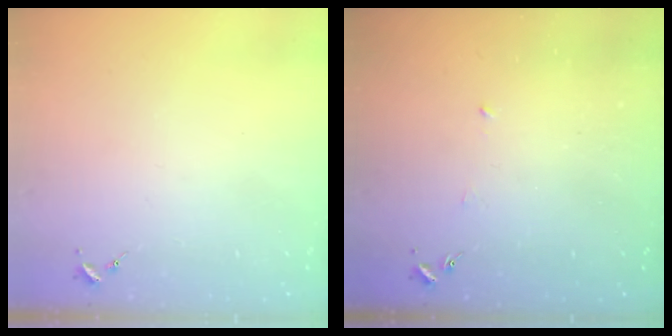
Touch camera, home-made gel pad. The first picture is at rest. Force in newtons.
{"total": 3.1, "press": 3.1, "slide": 0.2}